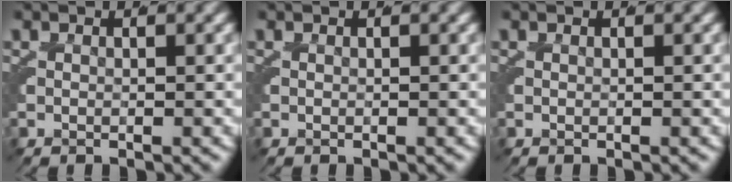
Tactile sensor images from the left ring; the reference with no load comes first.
{"total": 0.0}
{"total": 0.0}